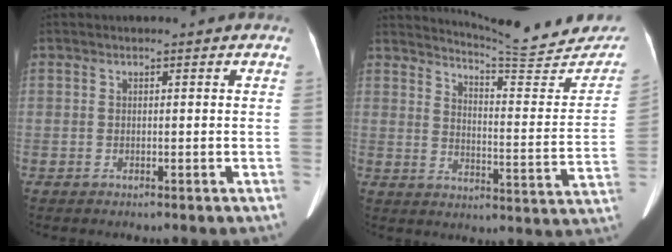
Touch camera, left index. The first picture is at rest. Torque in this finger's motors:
{"motor_torque": [0.72, -1.42, -0.07, -0.02]}